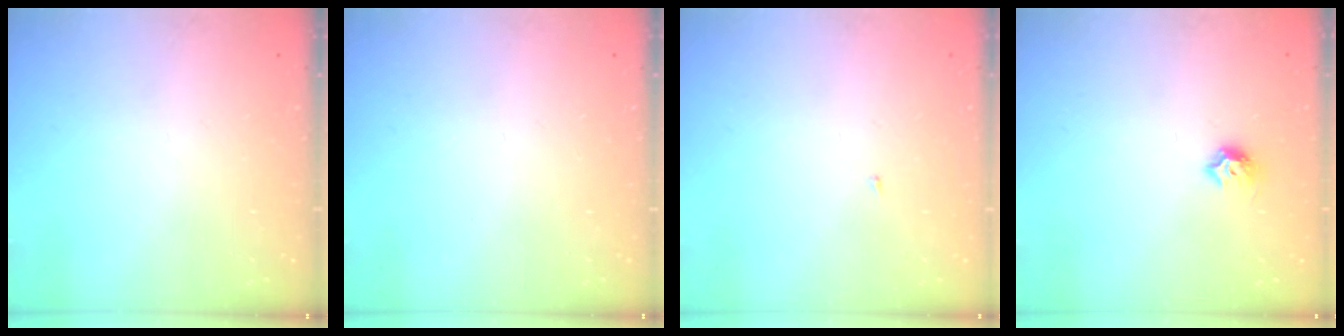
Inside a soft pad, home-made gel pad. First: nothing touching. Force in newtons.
{"total": 0.0}
{"total": 1.8, "press": 1.8, "slide": 0.2}
{"total": 6.8, "press": 6.8, "slide": 1.0}